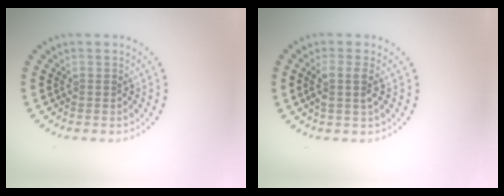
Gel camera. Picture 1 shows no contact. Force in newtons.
{"total": 1.9, "press": 1.6, "slide": 1.0}